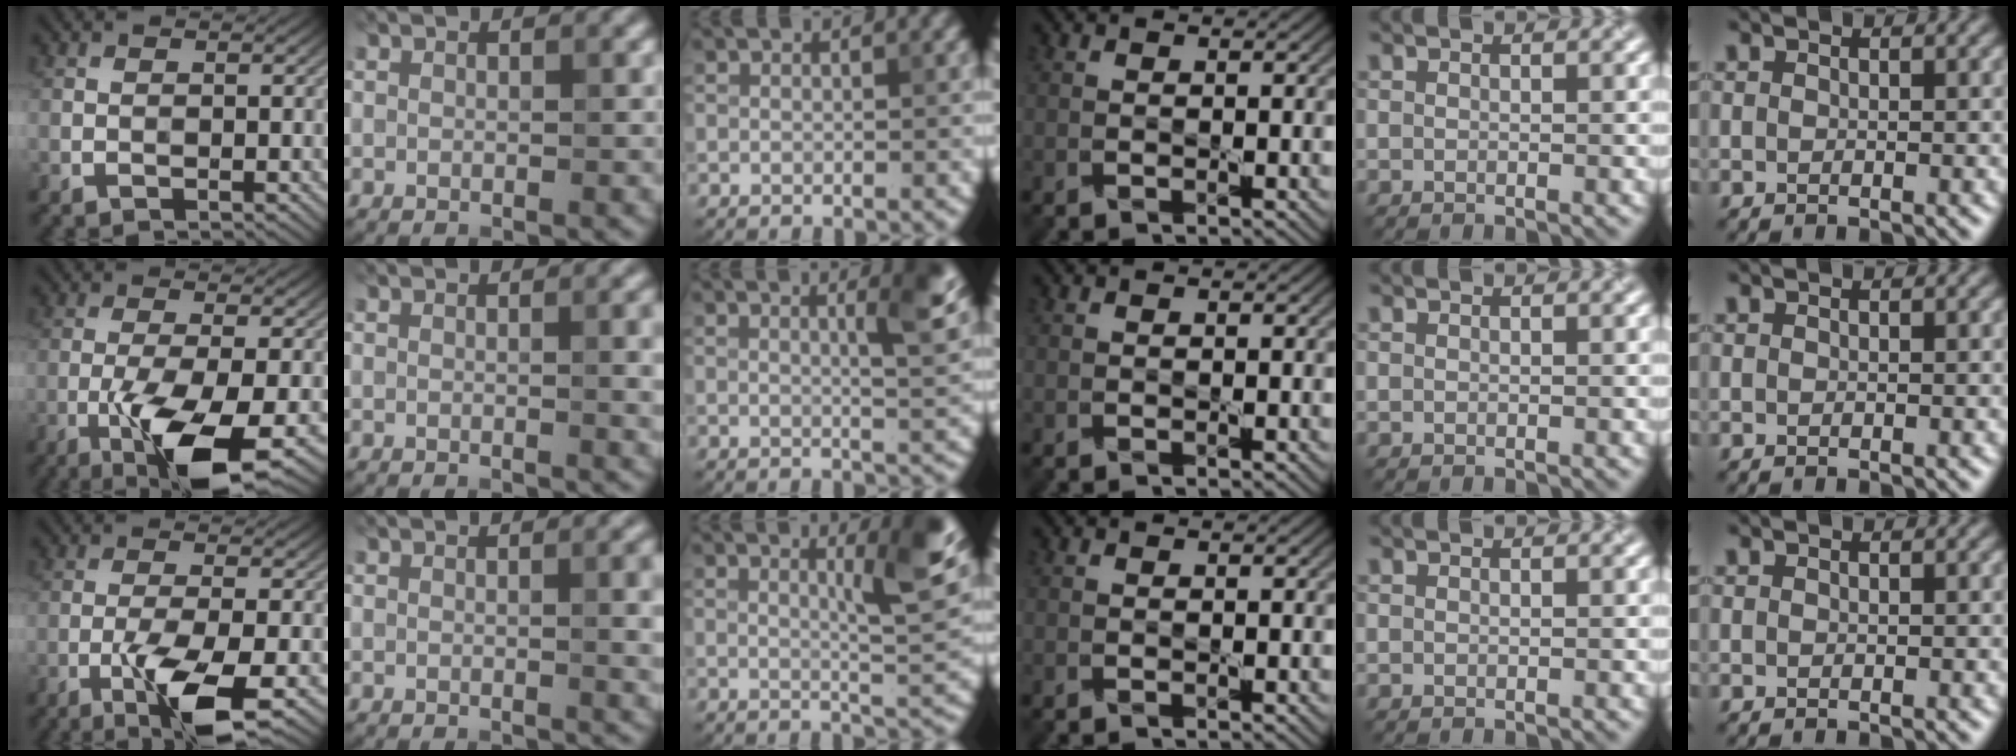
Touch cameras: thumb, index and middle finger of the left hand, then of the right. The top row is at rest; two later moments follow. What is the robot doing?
{"motion": "squeeze", "object": "paper clamp"}